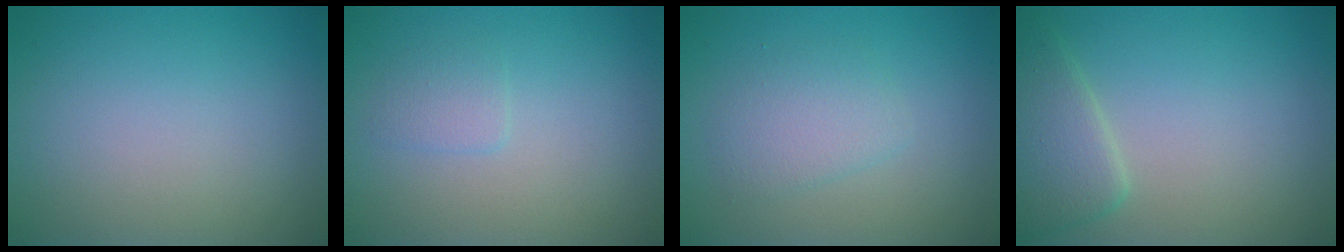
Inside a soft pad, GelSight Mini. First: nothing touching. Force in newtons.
{"total": 1.2, "press": 1.2, "slide": 0.1}
{"total": 2.3, "press": 2.3, "slide": 0.0}
{"total": 3.3, "press": 3.3, "slide": 0.2}